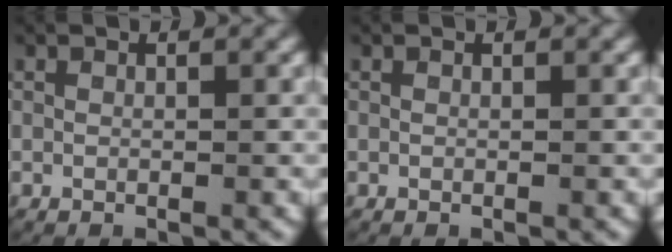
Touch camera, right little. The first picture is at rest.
{"total": 0.0}